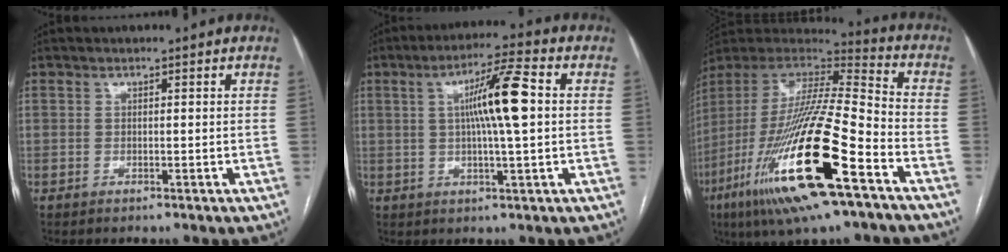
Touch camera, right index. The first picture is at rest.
{"total": 9.7, "force": [1.2, 0.4, 9.6], "torque": [-0.168, 0.012, 0.017]}
{"total": 26.4, "force": [-11.7, 3.5, 23.4], "torque": [-0.476, -0.057, -0.213]}